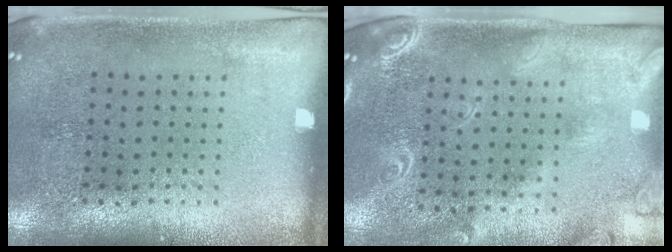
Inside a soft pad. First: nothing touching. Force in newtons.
{"total": 2.4, "press": 1.9, "slide": 1.4}